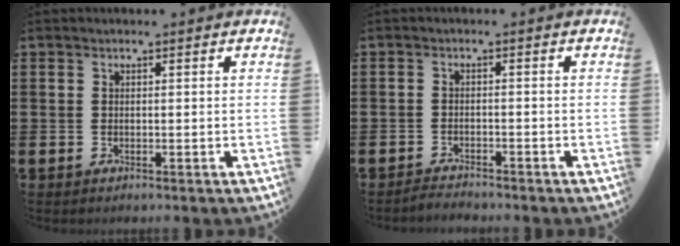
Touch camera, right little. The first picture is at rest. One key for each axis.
{"total": 1.5, "fx": -1.5, "fy": 0.0, "fz": -0.1, "tx": -0.003, "ty": 0.002, "tz": -0.031}